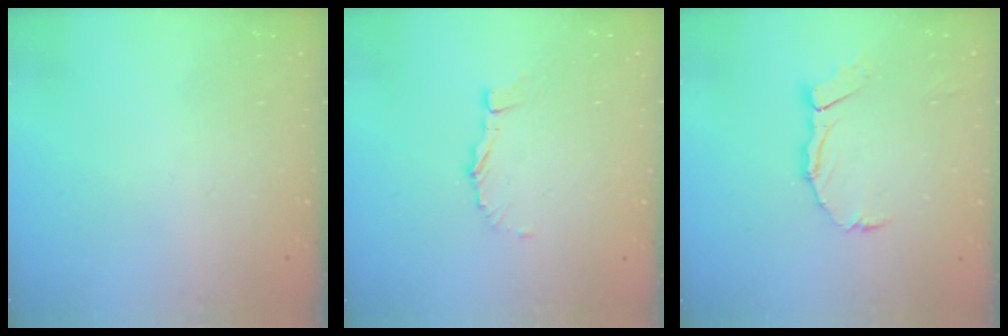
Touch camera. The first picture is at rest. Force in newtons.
{"total": 4.0, "press": 4.0, "slide": 0.2}
{"total": 9.0, "press": 8.9, "slide": 1.1}